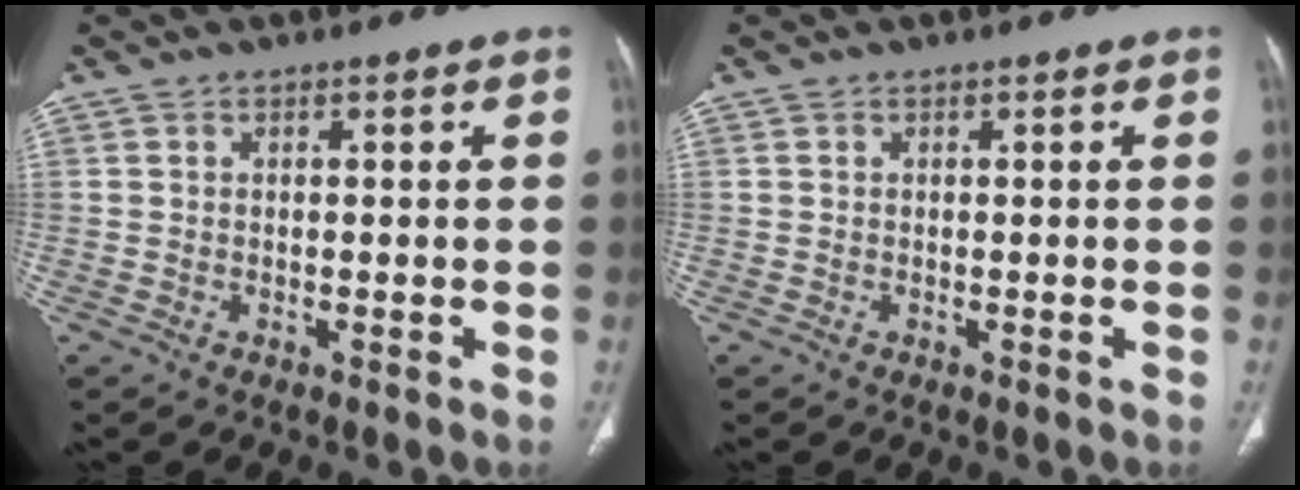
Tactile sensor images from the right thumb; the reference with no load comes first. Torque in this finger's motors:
{"motor_torque": [0.03, 0.03, 0.00, 0.00, 0.00]}